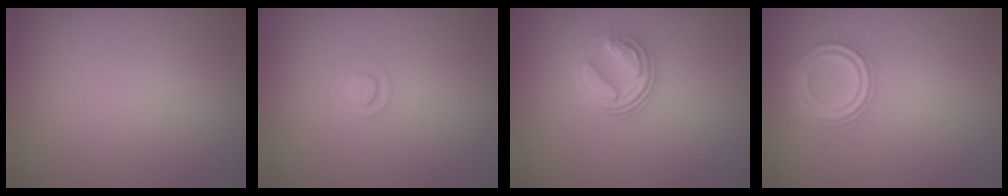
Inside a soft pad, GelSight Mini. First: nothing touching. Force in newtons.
{"total": 1.0, "press": 1.0, "slide": 0.2}
{"total": 3.1, "press": 2.6, "slide": 1.7}
{"total": 3.8, "press": 3.0, "slide": 2.3}